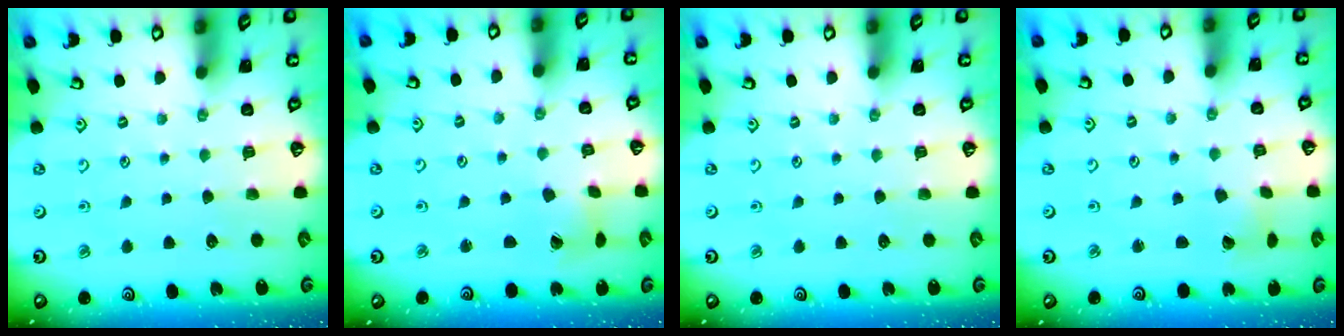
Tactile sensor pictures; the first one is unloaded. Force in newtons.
{"total": 2.8, "press": 2.7, "slide": 0.4}
{"total": 0.0}
{"total": 2.5, "press": 2.5, "slide": 0.4}